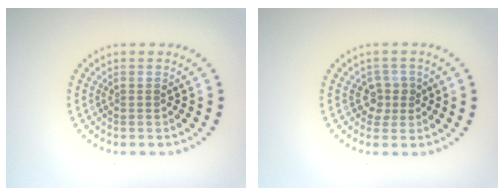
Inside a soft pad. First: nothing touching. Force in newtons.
{"total": 1.6, "press": 1.3, "slide": 0.9}